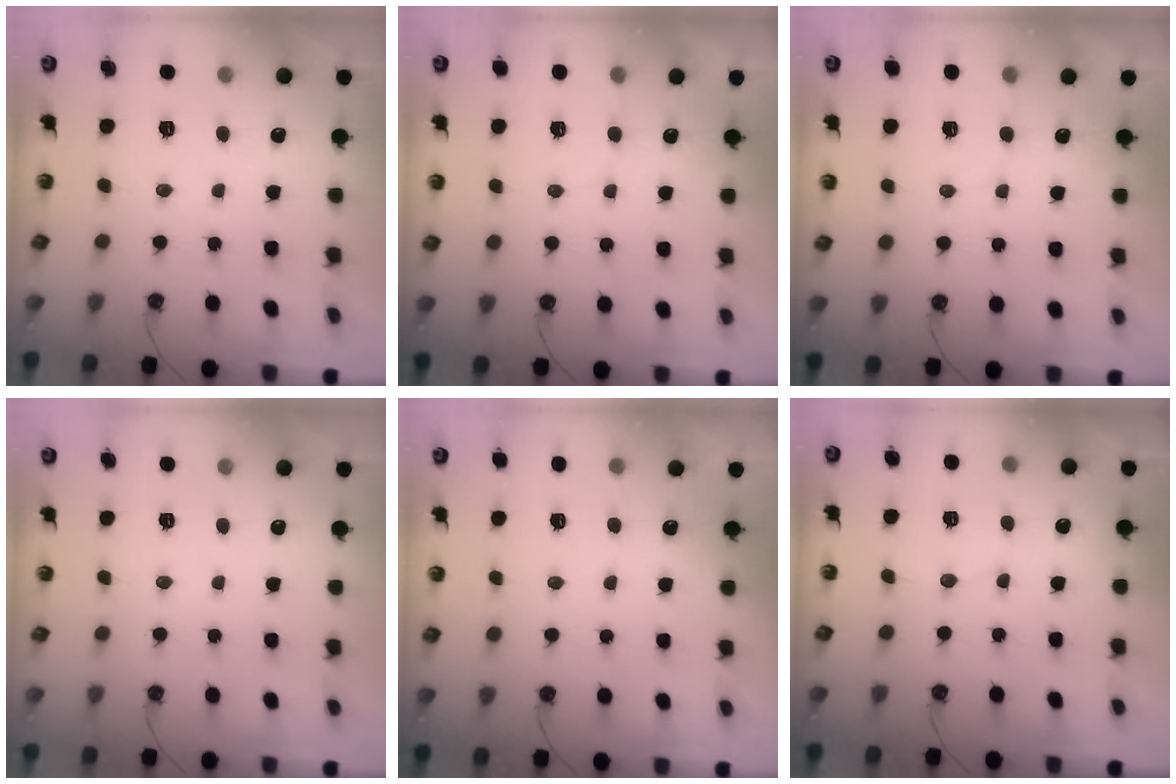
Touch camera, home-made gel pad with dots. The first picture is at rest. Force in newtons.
{"total": 2.5, "press": 2.5, "slide": 0.1}
{"total": 2.5, "press": 2.5, "slide": 0.1}
{"total": 0.0}
{"total": 4.5, "press": 4.5, "slide": 0.4}
{"total": 5.8, "press": 5.5, "slide": 1.7}